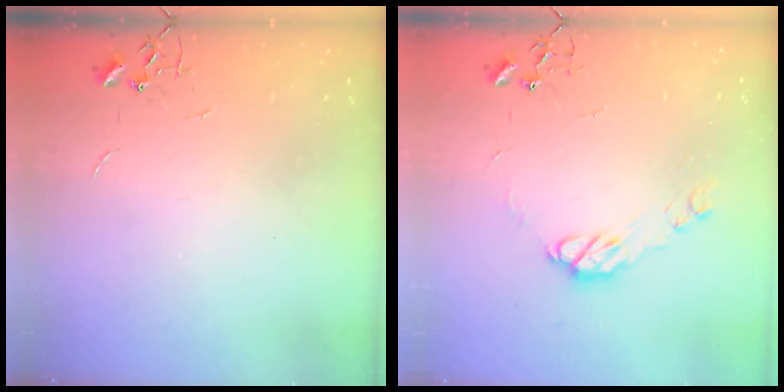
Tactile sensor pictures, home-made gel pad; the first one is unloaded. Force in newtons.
{"total": 8.1, "press": 8.1, "slide": 0.2}